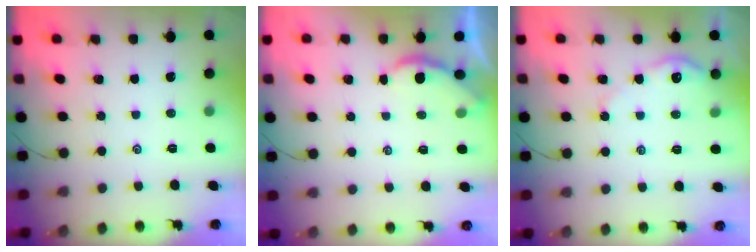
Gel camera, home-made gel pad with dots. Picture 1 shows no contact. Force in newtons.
{"total": 1.6, "press": 1.6, "slide": 0.1}
{"total": 4.6, "press": 4.6, "slide": 0.4}